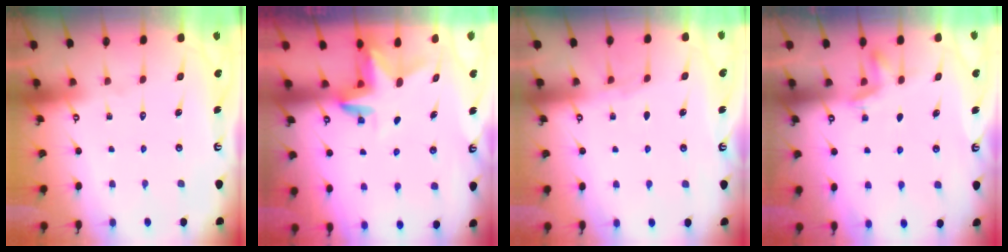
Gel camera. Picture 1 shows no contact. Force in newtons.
{"total": 2.9, "press": 2.9, "slide": 0.2}
{"total": 2.8, "press": 2.7, "slide": 0.4}
{"total": 4.0, "press": 3.8, "slide": 1.0}